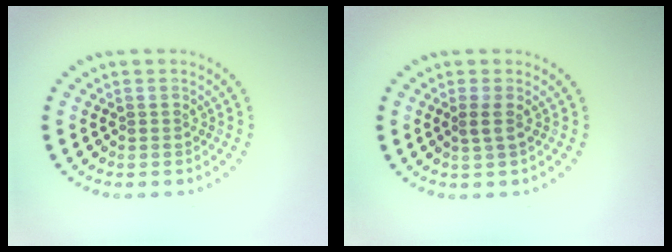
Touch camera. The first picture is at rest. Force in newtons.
{"total": 1.0, "press": 0.8, "slide": 0.6}